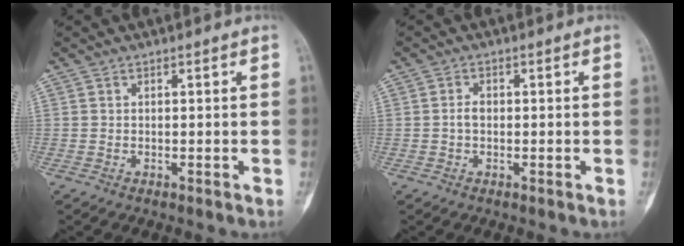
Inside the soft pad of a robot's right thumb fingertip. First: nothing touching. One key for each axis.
{"total": 1.8, "fx": -0.2, "fy": 1.2, "fz": 1.3, "tx": -0.022, "ty": 0.006, "tz": -0.006}